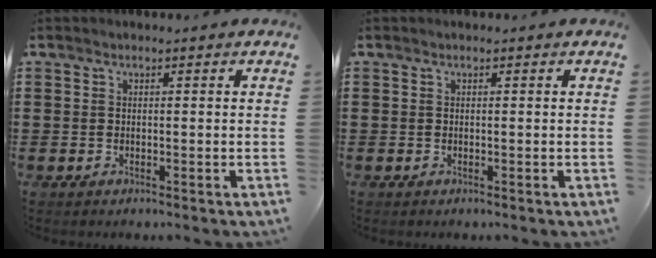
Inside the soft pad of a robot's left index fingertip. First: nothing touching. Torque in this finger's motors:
{"motor_torque": [0.00, 0.00, -0.01, 0.00]}